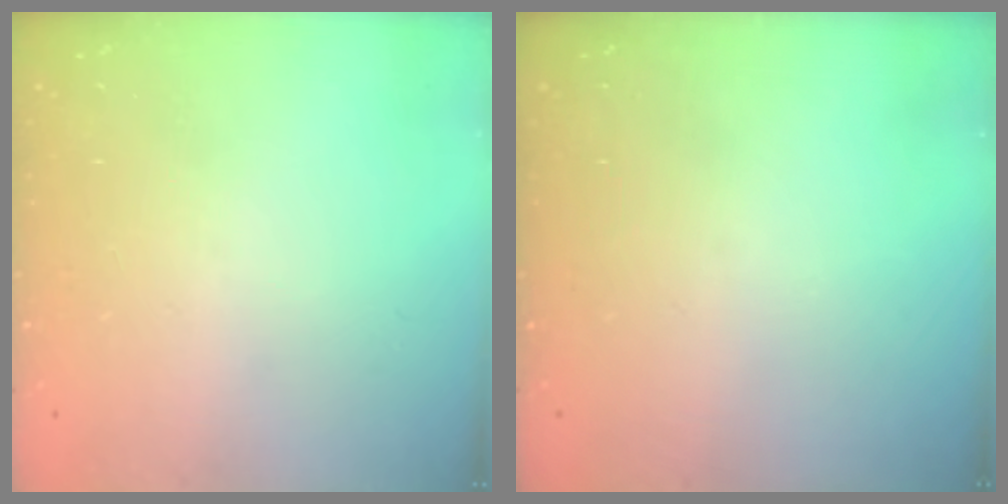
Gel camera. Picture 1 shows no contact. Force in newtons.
{"total": 0.0}